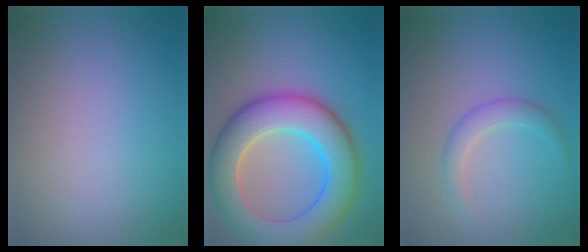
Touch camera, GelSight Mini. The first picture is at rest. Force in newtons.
{"total": 9.4, "press": 9.4, "slide": 0.4}
{"total": 1.9, "press": 1.9, "slide": 0.0}